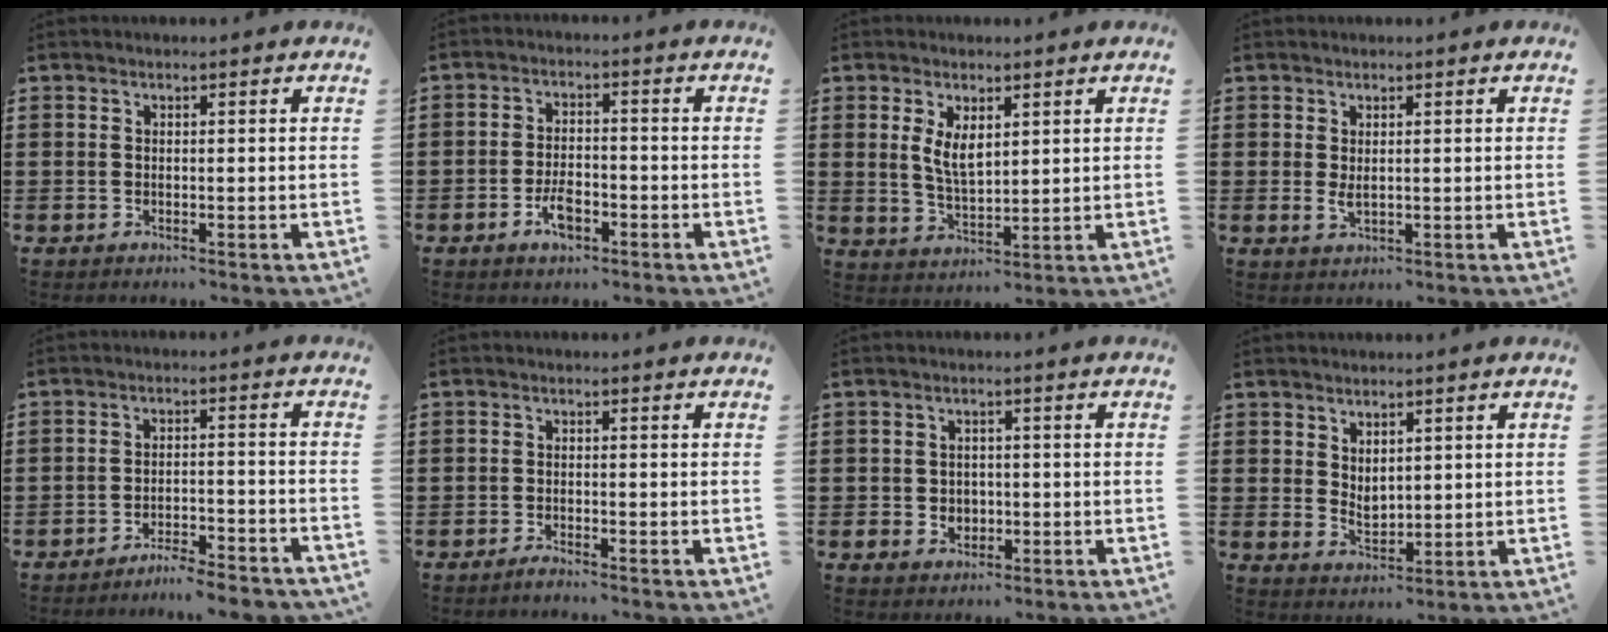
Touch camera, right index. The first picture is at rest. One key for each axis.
{"total": 4.5, "fx": -2.2, "fy": 2.1, "fz": 3.4, "tx": -0.070, "ty": 0.003, "tz": -0.043}
{"total": 4.7, "fx": 1.6, "fy": 2.3, "fz": 3.8, "tx": -0.071, "ty": 0.002, "tz": 0.026}
{"total": 1.6, "fx": 0.3, "fy": 0.6, "fz": 1.4, "tx": -0.027, "ty": 0.001, "tz": 0.006}
{"total": 4.1, "fx": -4.0, "fy": -0.2, "fz": 0.9, "tx": -0.018, "ty": 0.000, "tz": -0.082}
{"total": 1.3, "fx": -1.3, "fy": -0.1, "fz": 0.3, "tx": -0.008, "ty": -0.001, "tz": -0.024}
{"total": 2.7, "fx": -0.6, "fy": 2.5, "fz": 0.6, "tx": -0.022, "ty": 0.006, "tz": -0.016}
{"total": 2.8, "fx": 2.0, "fy": 1.7, "fz": 1.0, "tx": -0.025, "ty": 0.003, "tz": 0.037}